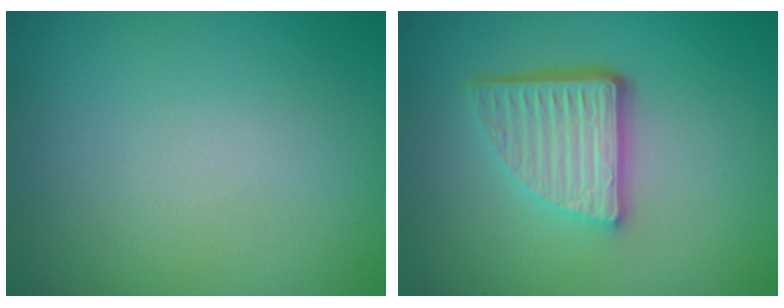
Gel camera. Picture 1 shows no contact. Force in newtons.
{"total": 5.3, "press": 3.7, "slide": 3.9}